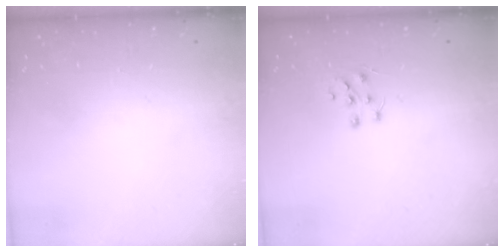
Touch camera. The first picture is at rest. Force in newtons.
{"total": 5.5, "press": 5.5, "slide": 0.6}